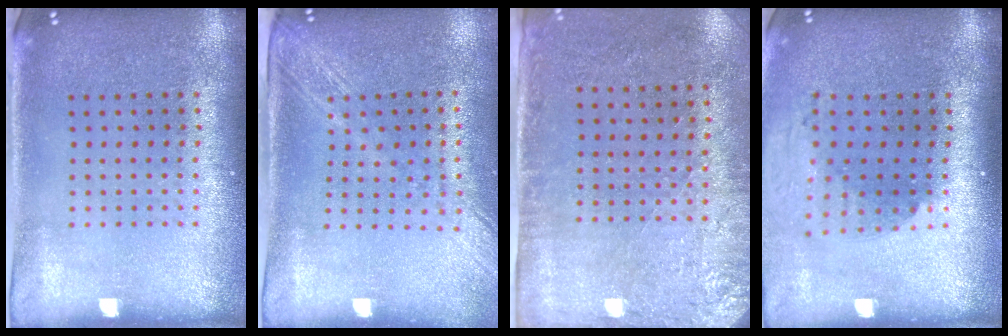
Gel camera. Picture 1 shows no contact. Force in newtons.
{"total": 2.0, "press": 1.6, "slide": 1.2}
{"total": 2.8, "press": 2.3, "slide": 1.6}
{"total": 2.0, "press": 1.5, "slide": 1.4}